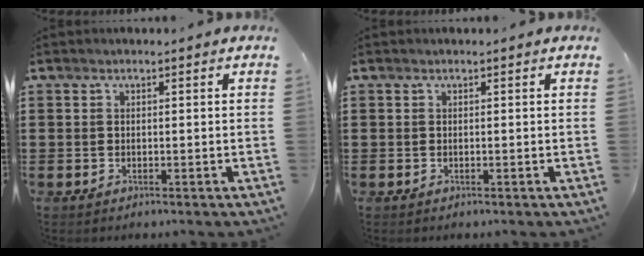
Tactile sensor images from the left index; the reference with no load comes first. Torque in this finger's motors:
{"motor_torque": [0.09, 0.08, 0.00, 0.00]}